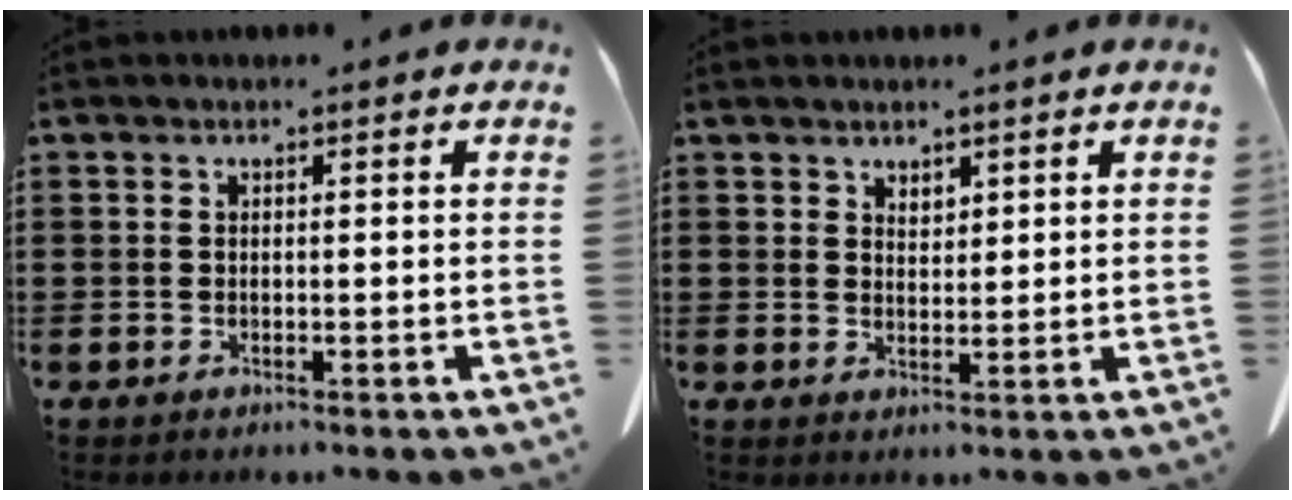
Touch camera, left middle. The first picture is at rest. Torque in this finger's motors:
{"motor_torque": [-0.02, 0.03, 0.01, 0.00]}